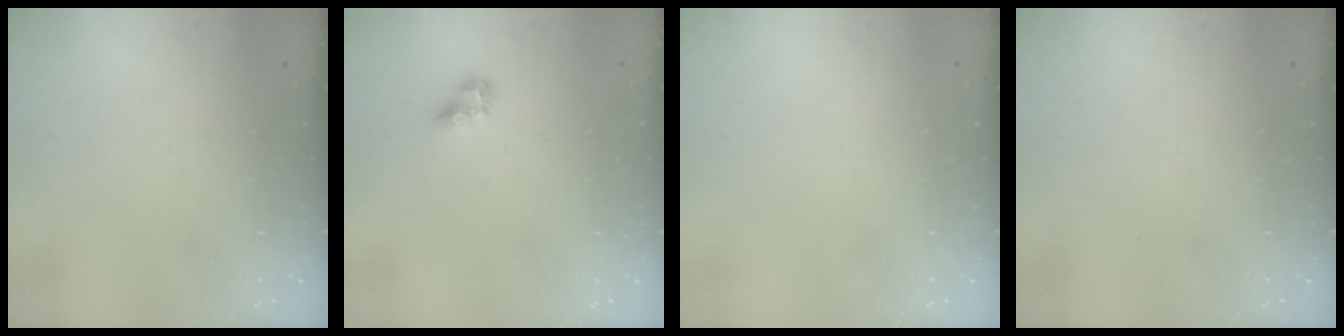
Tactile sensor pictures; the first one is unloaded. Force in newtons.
{"total": 6.1, "press": 6.1, "slide": 0.3}
{"total": 0.0}
{"total": 0.0}